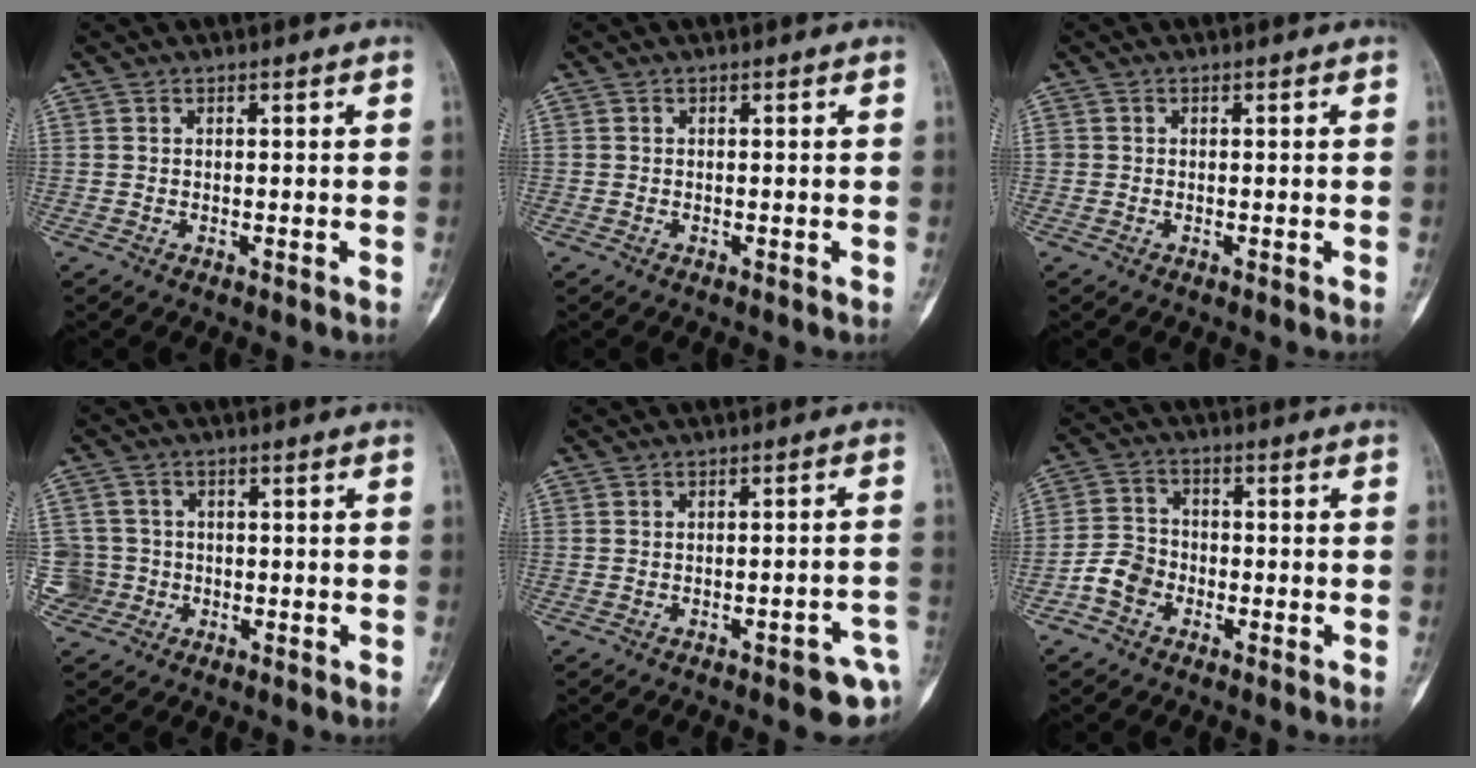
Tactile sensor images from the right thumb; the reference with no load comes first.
{"total": 0.0}
{"total": 0.6, "force": [-0.1, 0.6, 0.1], "torque": [0.003, 0.004, -0.002]}
{"total": 5.3, "force": [-1.2, 5.1, -0.2], "torque": [0.024, 0.019, -0.023]}
{"total": 7.1, "force": [-3.4, 2.2, 5.8], "torque": [-0.061, 0.021, -0.036]}
{"total": 5.6, "force": [-2.7, 4.3, 2.4], "torque": [-0.033, 0.023, -0.058]}